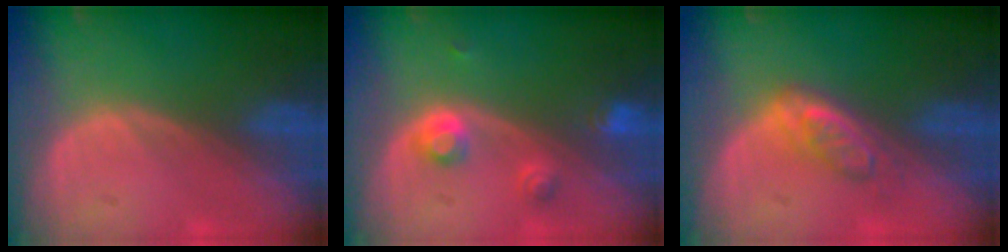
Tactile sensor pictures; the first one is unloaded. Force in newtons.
{"total": 3.3, "press": 3.2, "slide": 1.0}
{"total": 4.3, "press": 4.2, "slide": 0.8}